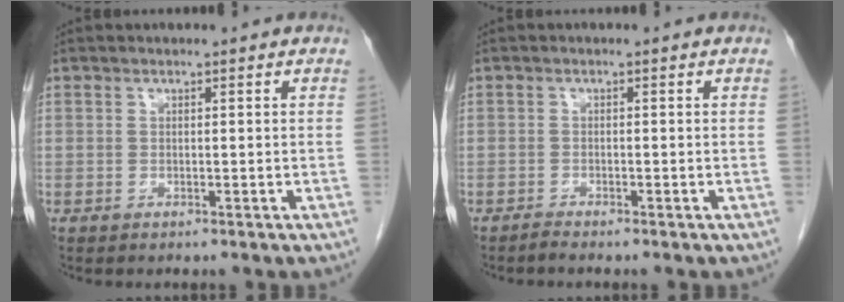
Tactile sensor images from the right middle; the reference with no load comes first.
{"total": 0.8, "force": [-0.7, -0.2, 0.2], "torque": [-0.005, -0.003, -0.015]}